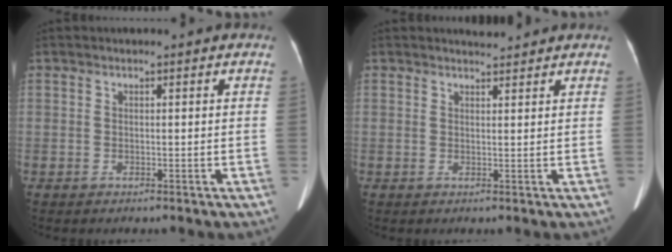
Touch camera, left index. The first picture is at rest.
{"total": 1.8, "force": [1.8, 0.1, 0.1], "torque": [-0.007, 0.003, 0.032]}